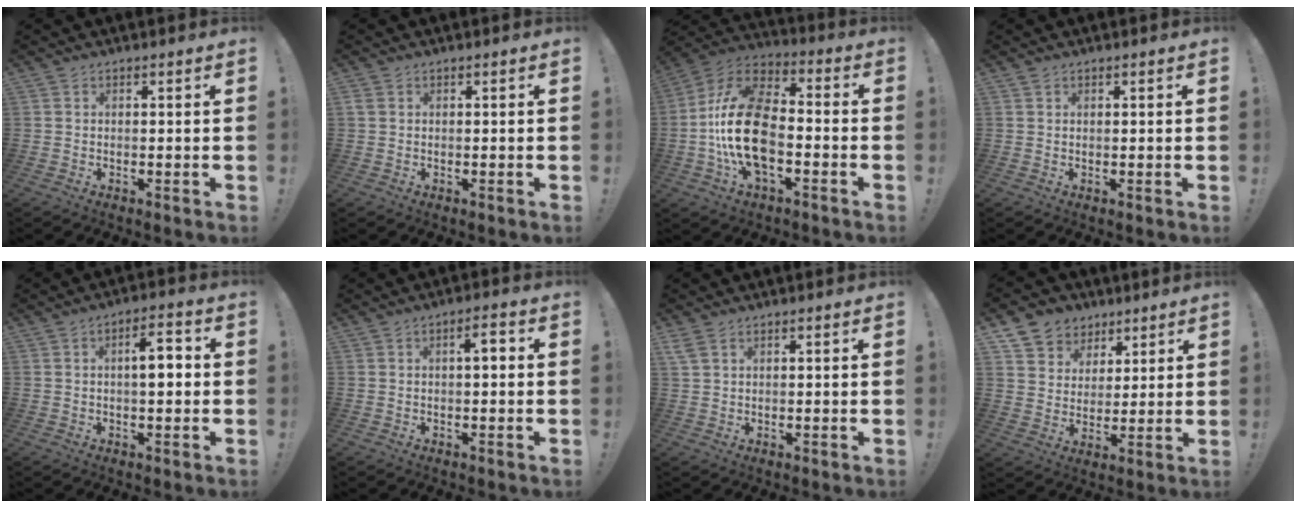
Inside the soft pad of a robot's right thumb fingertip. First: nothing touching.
{"total": 1.4, "force": [0.6, 1.1, 0.7], "torque": [-0.012, 0.004, 0.011]}
{"total": 21.2, "force": [-4.1, 11.9, 17.0], "torque": [-0.329, 0.033, -0.063]}
{"total": 0.7, "force": [0.5, 0.3, 0.3], "torque": [-0.008, 0.001, 0.011]}
{"total": 6.9, "force": [0.0, 2.6, 6.4], "torque": [-0.088, 0.006, -0.008]}
{"total": 3.5, "force": [0.1, 1.1, 3.4], "torque": [-0.053, 0.006, -0.005]}
{"total": 2.8, "force": [1.6, 1.4, 1.8], "torque": [-0.040, 0.000, 0.032]}
{"total": 8.0, "force": [4.3, 6.7, 0.7], "torque": [-0.009, -0.036, 0.089]}